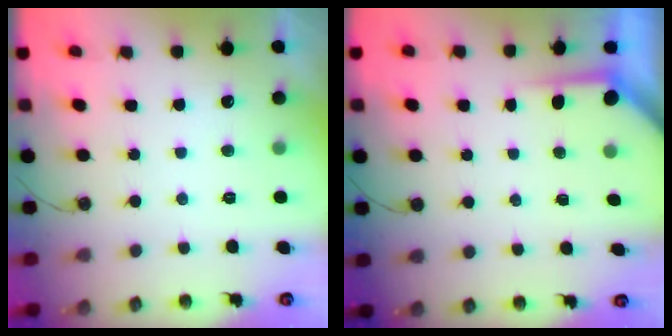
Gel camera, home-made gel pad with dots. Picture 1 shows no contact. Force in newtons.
{"total": 3.5, "press": 3.5, "slide": 0.3}